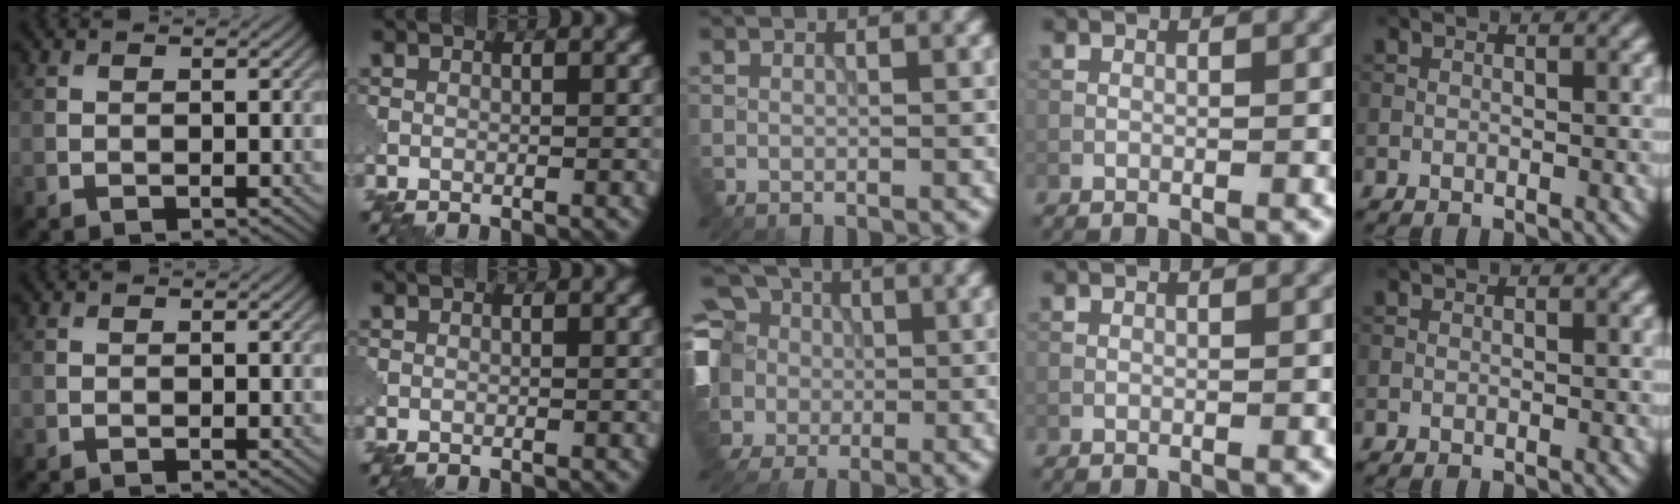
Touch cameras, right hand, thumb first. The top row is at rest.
{"middle": {"total": 12.1, "force": [0.3, 10.2, 6.4], "torque": [-0.166, 0.017, -0.024]}}